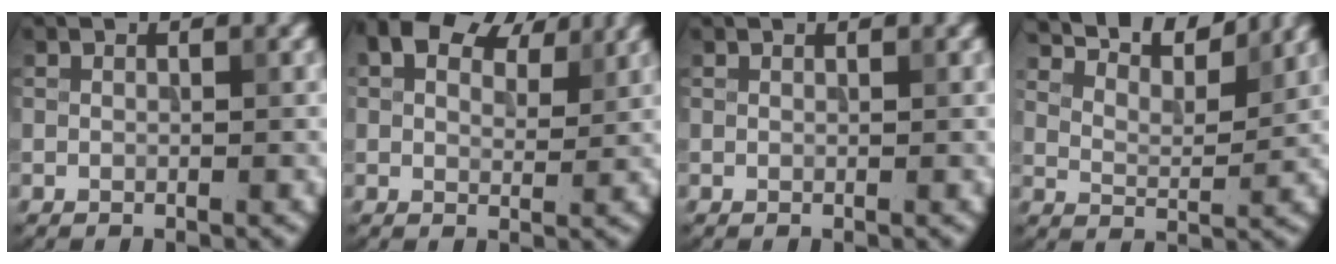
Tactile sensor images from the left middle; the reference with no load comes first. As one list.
[{"total": 8.3, "force": [5.1, 4.4, 4.9], "torque": [-0.075, 0.019, 0.059]}, {"total": 0.0}, {"total": 9.8, "force": [8.6, 2.2, 4.1], "torque": [-0.070, 0.008, 0.114]}]